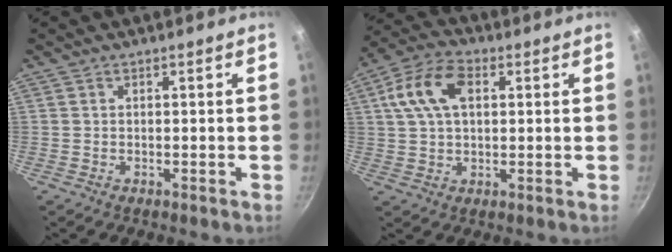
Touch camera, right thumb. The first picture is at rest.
{"total": 11.1, "force": [3.1, 6.7, 8.3], "torque": [-0.157, 0.018, 0.051]}